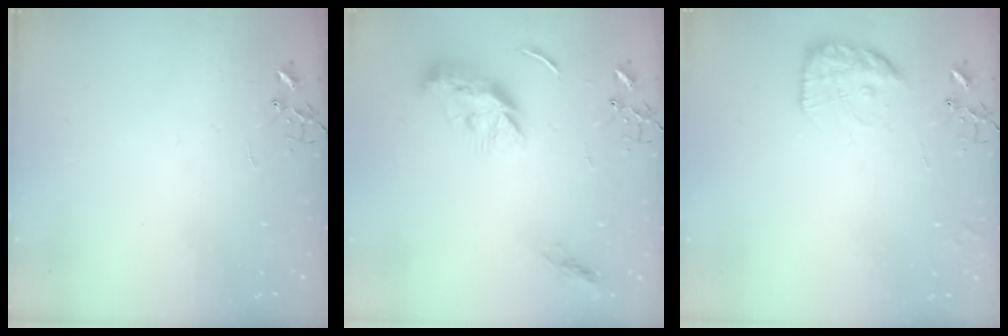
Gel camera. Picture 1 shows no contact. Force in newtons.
{"total": 11.0, "press": 11.0, "slide": 0.1}
{"total": 14.0, "press": 14.0, "slide": 1.0}